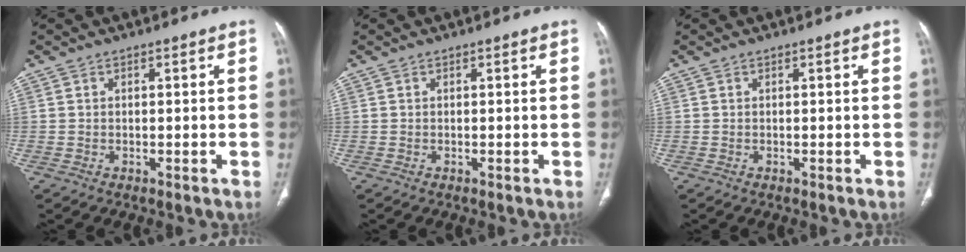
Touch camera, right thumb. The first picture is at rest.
{"total": 0.0}
{"total": 0.0}